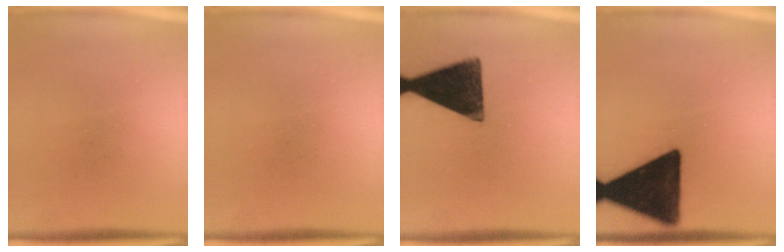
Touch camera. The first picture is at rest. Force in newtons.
{"total": 0.0}
{"total": 14.7}
{"total": 18.8}